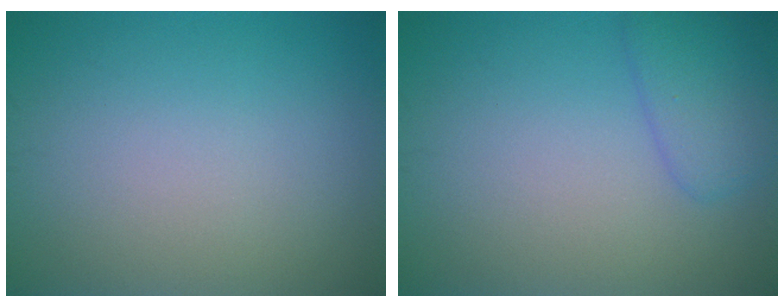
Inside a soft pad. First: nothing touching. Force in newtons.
{"total": 2.7, "press": 2.7, "slide": 0.2}